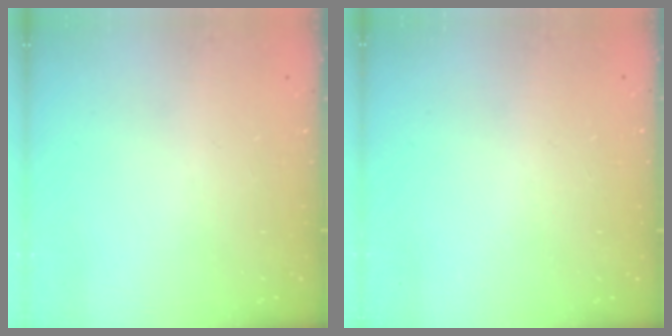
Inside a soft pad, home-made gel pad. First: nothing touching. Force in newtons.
{"total": 2.2, "press": 2.2, "slide": 0.1}